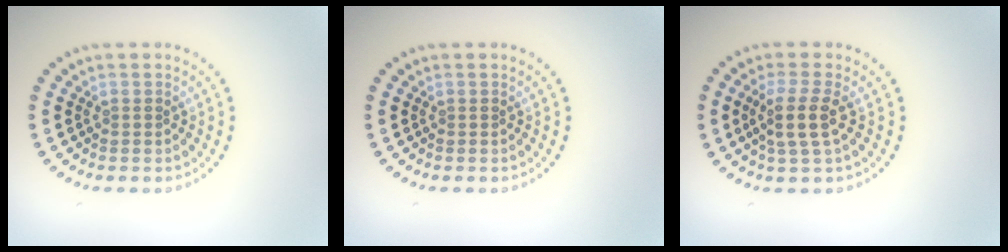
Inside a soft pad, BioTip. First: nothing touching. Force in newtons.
{"total": 0.0}
{"total": 2.8, "press": 2.3, "slide": 1.6}